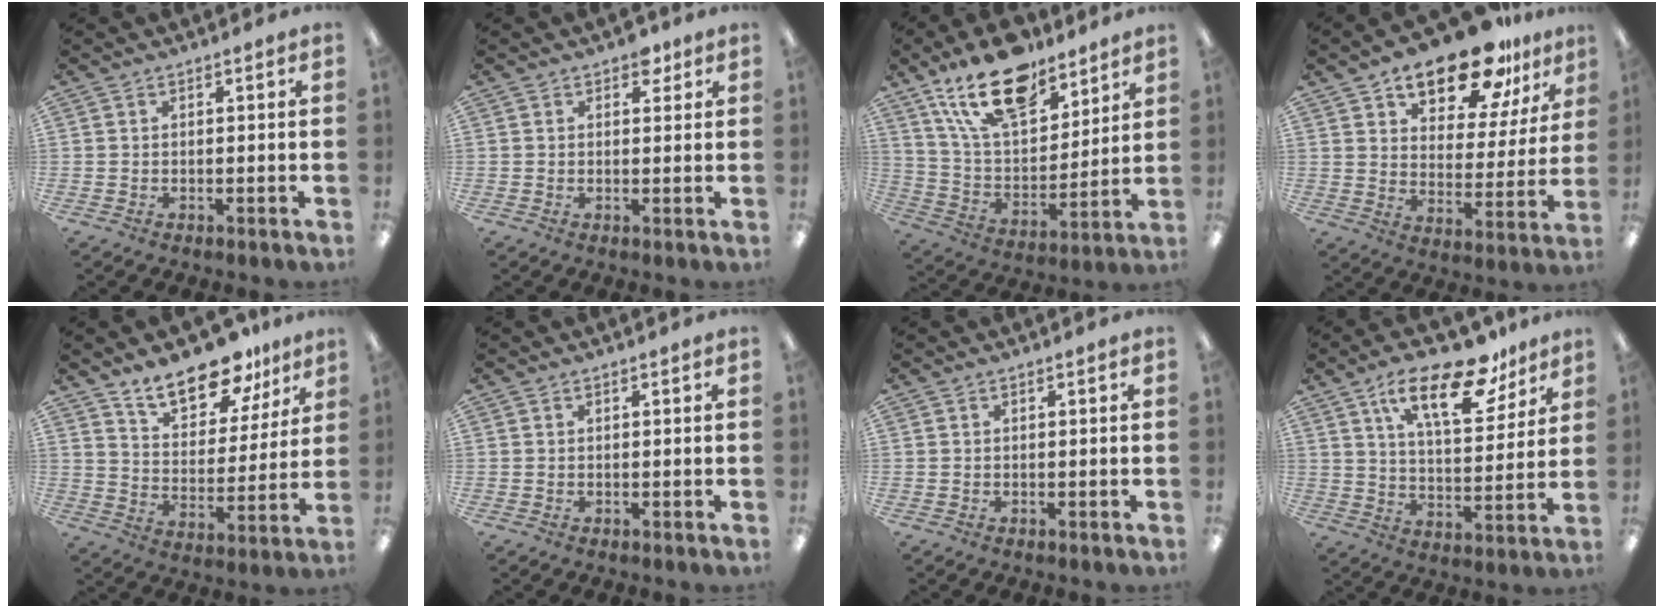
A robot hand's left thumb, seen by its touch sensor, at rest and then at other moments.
{"total": 3.2, "force": [2.1, 1.9, 1.5], "torque": [-0.010, -0.006, 0.033]}
{"total": 20.1, "force": [13.8, 9.7, 11.0], "torque": [-0.195, -0.067, 0.245]}
{"total": 17.4, "force": [13.4, 7.2, 8.5], "torque": [-0.133, -0.081, 0.229]}
{"total": 15.0, "force": [12.4, 6.0, 5.8], "torque": [-0.096, -0.082, 0.224]}
{"total": 0.0}
{"total": 0.0}
{"total": 19.1, "force": [12.3, 7.8, 12.3], "torque": [-0.186, -0.061, 0.201]}